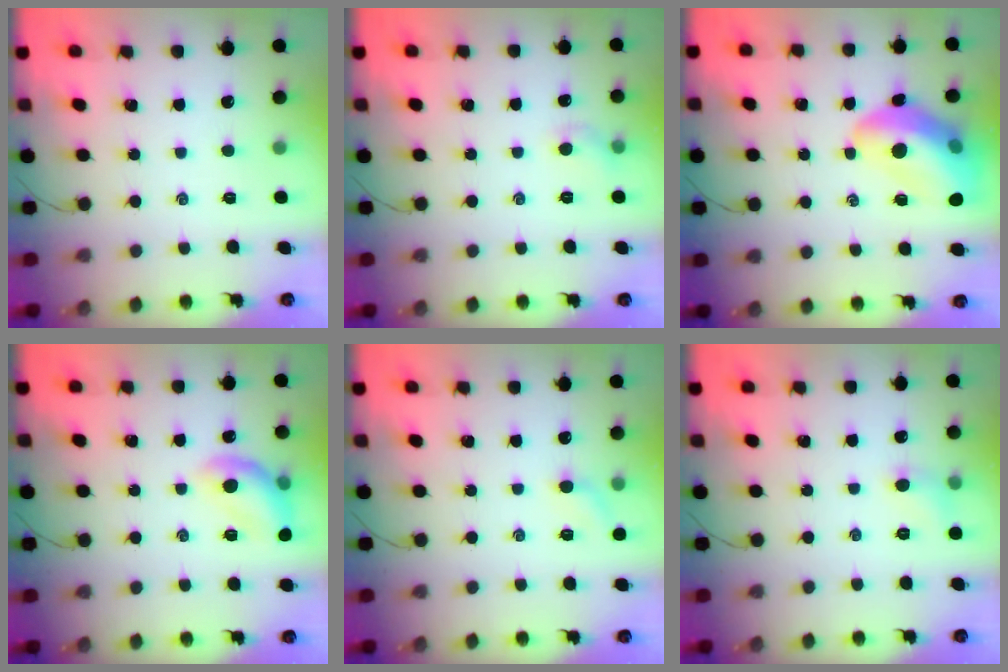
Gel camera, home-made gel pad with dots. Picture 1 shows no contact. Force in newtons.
{"total": 5.4, "press": 5.2, "slide": 1.5}
{"total": 17.9, "press": 17.6, "slide": 3.3}
{"total": 12.6, "press": 12.6, "slide": 0.9}
{"total": 4.7, "press": 4.5, "slide": 1.5}
{"total": 5.5, "press": 5.3, "slide": 1.7}